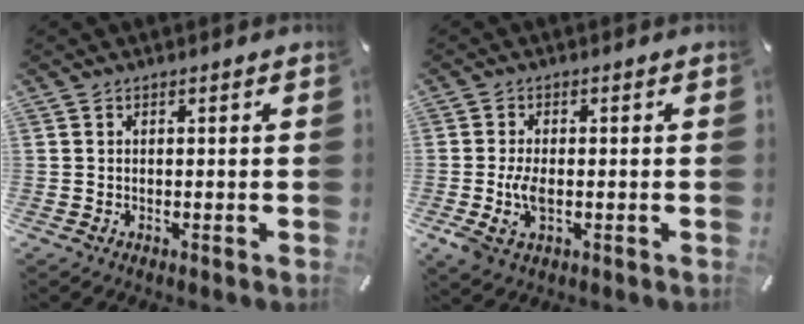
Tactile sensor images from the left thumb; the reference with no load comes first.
{"total": 5.4, "force": [-1.1, 2.9, 4.5], "torque": [-0.101, -0.003, -0.019]}